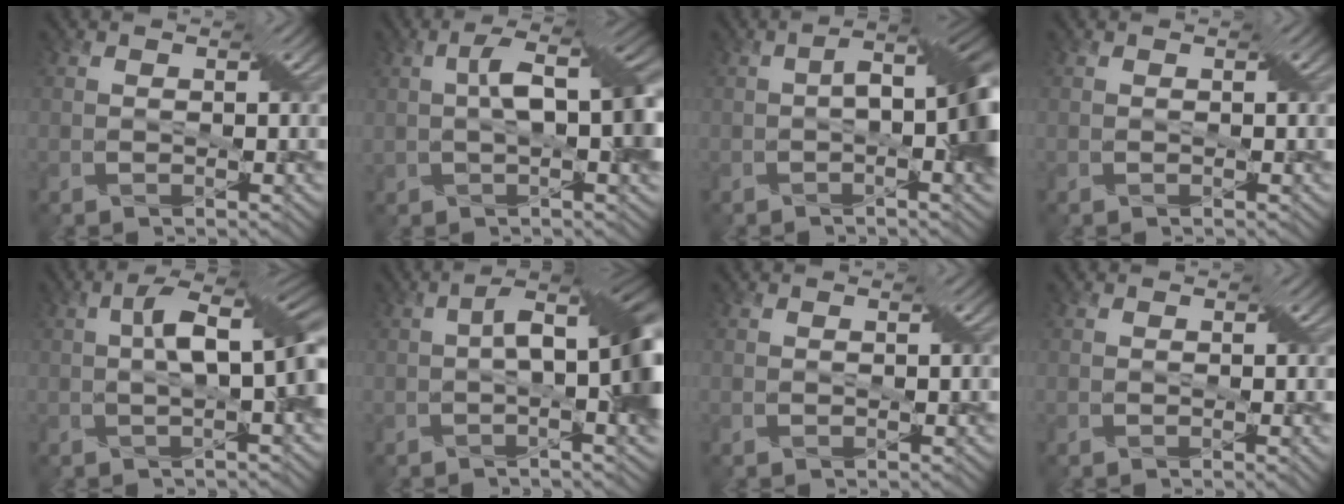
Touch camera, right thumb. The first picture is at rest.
{"total": 7.9, "force": [0.6, 3.1, 7.3], "torque": [-0.129, 0.018, 0.008]}
{"total": 8.0, "force": [-0.3, 2.6, 7.6], "torque": [-0.115, 0.004, -0.006]}
{"total": 0.0}
{"total": 8.4, "force": [0.4, 3.0, 7.9], "torque": [-0.131, 0.019, 0.003]}
{"total": 8.8, "force": [0.1, 2.8, 8.4], "torque": [-0.129, 0.010, -0.001]}
{"total": 0.0}
{"total": 1.0, "force": [-0.1, 0.1, 1.0], "torque": [-0.015, -0.001, -0.002]}